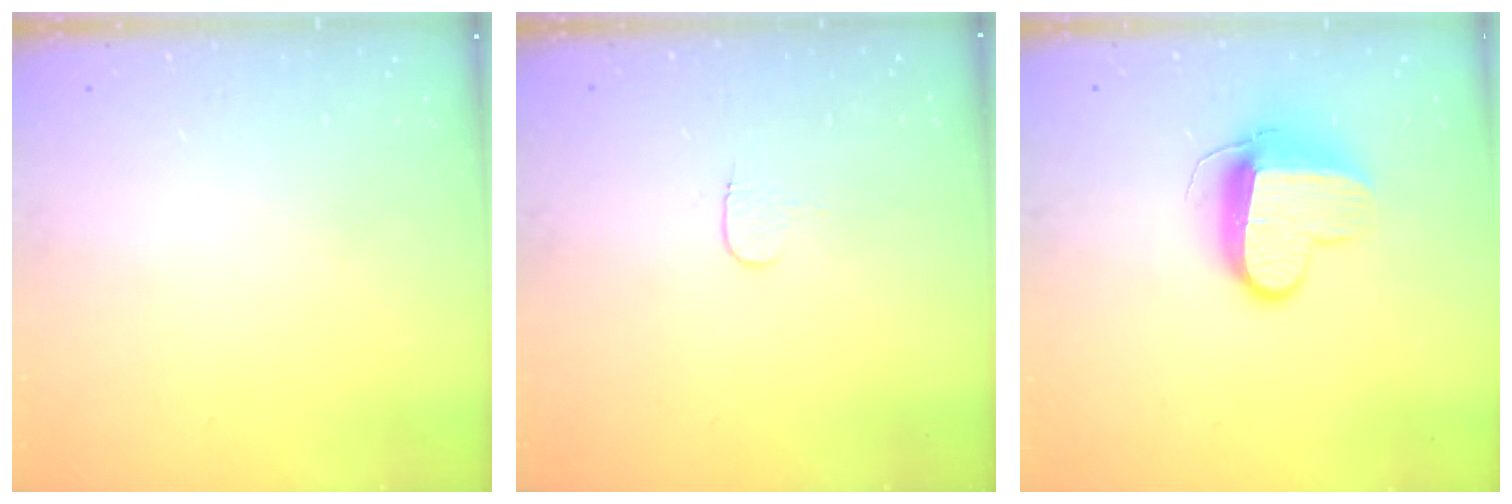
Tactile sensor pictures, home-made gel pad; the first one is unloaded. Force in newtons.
{"total": 3.8, "press": 3.7, "slide": 0.4}
{"total": 10.3, "press": 10.2, "slide": 1.3}